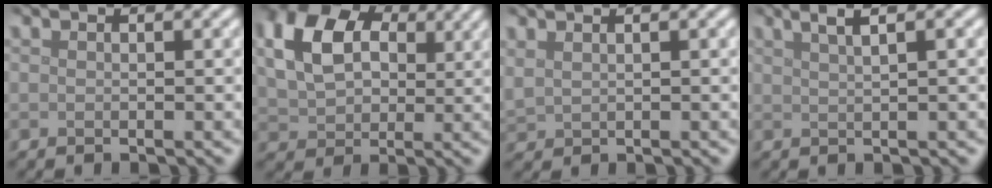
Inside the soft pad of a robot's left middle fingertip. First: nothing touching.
{"total": 9.3, "force": [3.0, 6.5, 5.8], "torque": [-0.151, 0.019, 0.054]}
{"total": 1.1, "force": [1.0, 0.4, 0.3], "torque": [-0.014, 0.003, 0.027]}
{"total": 3.4, "force": [2.0, 1.1, 2.5], "torque": [-0.019, 0.012, 0.011]}